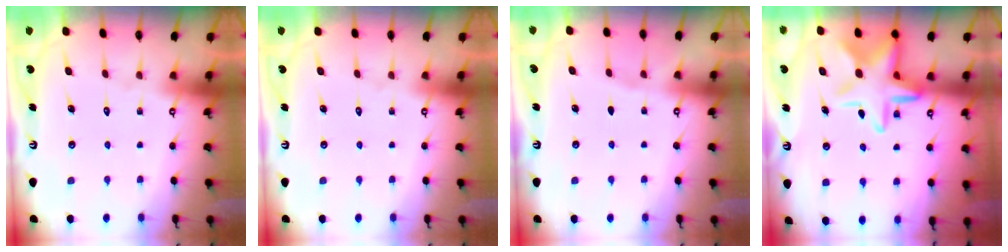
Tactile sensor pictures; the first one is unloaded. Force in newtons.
{"total": 0.0}
{"total": 2.1, "press": 2.1, "slide": 0.3}
{"total": 14.2, "press": 14.1, "slide": 1.6}